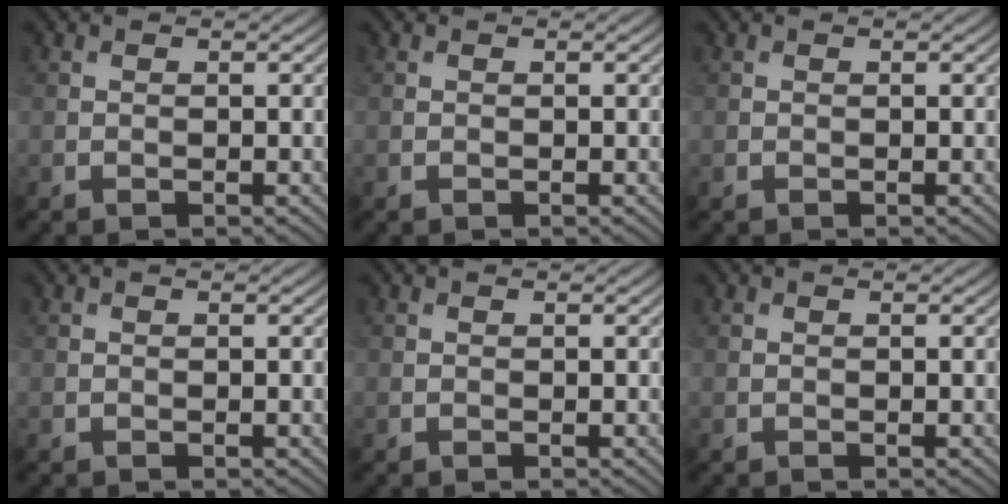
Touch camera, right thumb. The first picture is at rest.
{"total": 0.0}
{"total": 0.0}
{"total": 0.0}
{"total": 0.0}
{"total": 0.0}